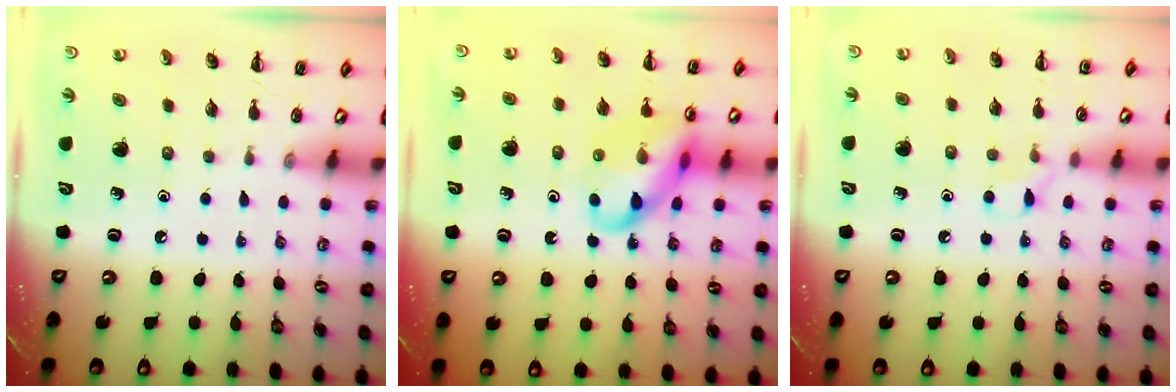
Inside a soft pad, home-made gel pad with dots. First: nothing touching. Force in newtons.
{"total": 14.3, "press": 14.2, "slide": 1.6}
{"total": 4.8, "press": 4.6, "slide": 1.2}